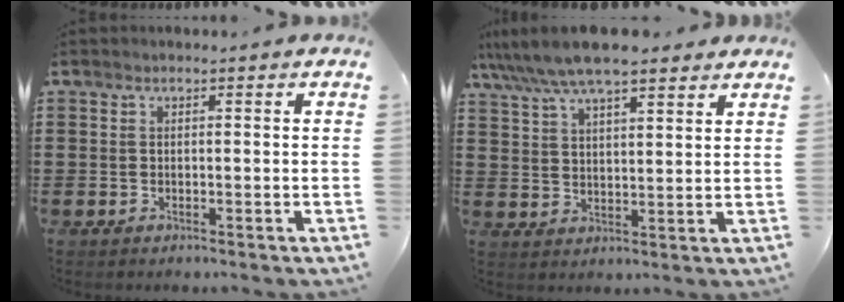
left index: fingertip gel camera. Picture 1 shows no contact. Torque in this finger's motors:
{"motor_torque": [0.79, -1.34, 1.05, 0.21]}